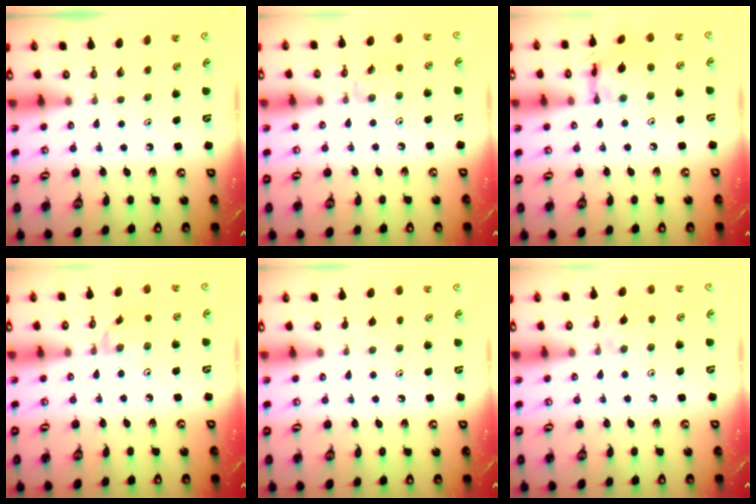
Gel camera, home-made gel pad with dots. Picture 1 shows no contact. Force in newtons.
{"total": 4.7, "press": 4.6, "slide": 0.6}
{"total": 11.0, "press": 11.0, "slide": 0.9}
{"total": 0.7, "press": 0.6, "slide": 0.4}
{"total": 5.6, "press": 5.6, "slide": 0.9}
{"total": 3.0, "press": 2.9, "slide": 0.6}